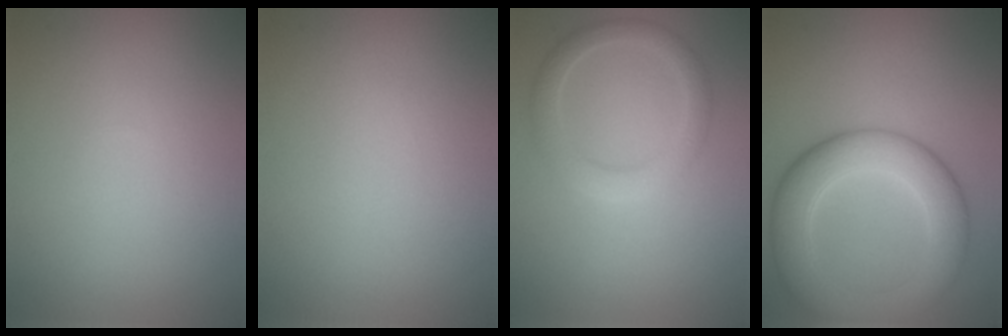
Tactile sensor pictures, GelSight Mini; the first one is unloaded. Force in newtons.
{"total": 0.0}
{"total": 2.8, "press": 2.8, "slide": 0.1}
{"total": 7.4, "press": 7.4, "slide": 0.3}